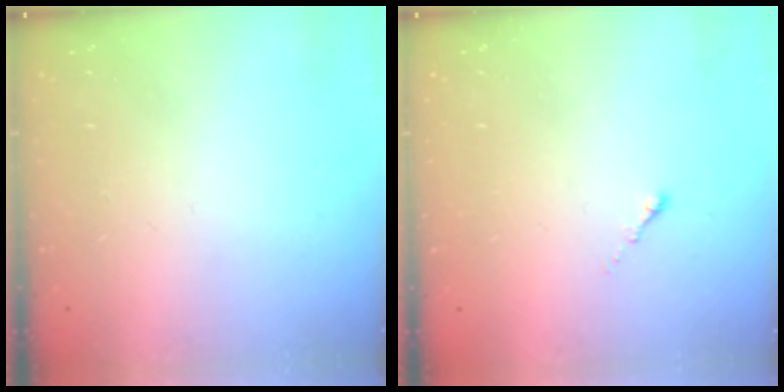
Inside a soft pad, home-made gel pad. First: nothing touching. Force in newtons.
{"total": 0.0}